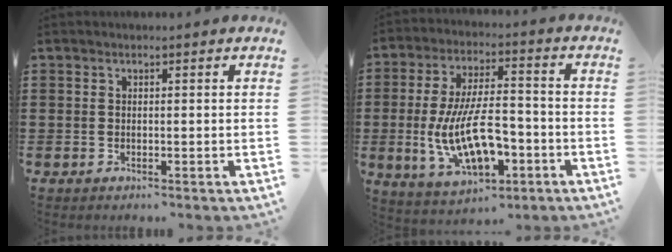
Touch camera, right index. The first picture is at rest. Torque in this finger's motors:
{"motor_torque": [2.14, 0.00, 1.05, 0.21]}